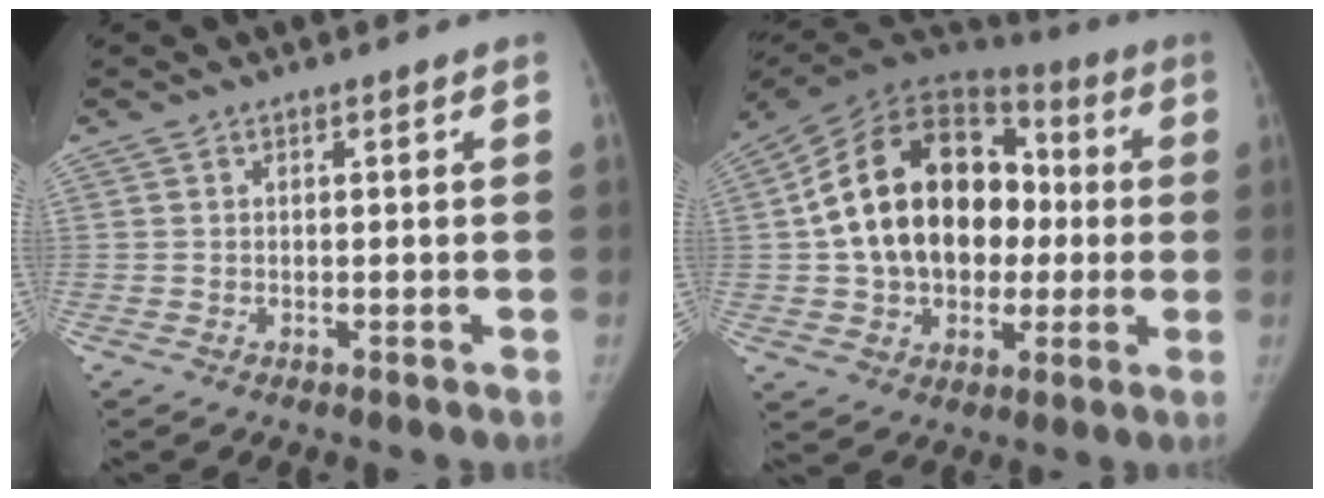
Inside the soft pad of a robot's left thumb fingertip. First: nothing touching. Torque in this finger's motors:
{"motor_torque": [0.56, 0.80, 0.51, 0.14, 0.48]}